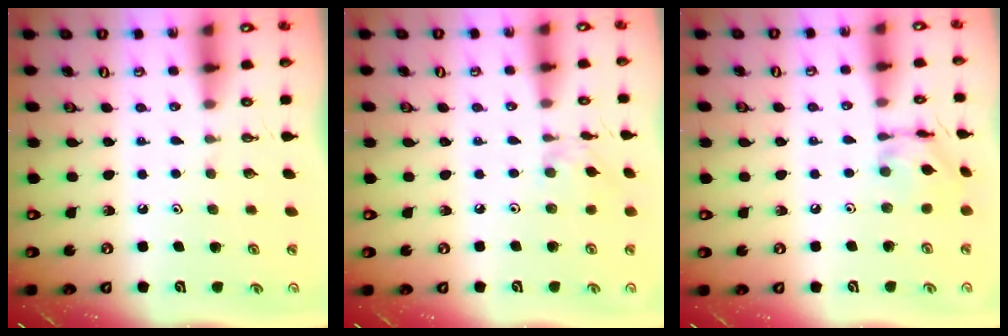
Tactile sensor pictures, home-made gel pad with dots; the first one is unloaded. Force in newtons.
{"total": 2.1, "press": 2.1, "slide": 0.2}
{"total": 9.7, "press": 9.7, "slide": 0.7}